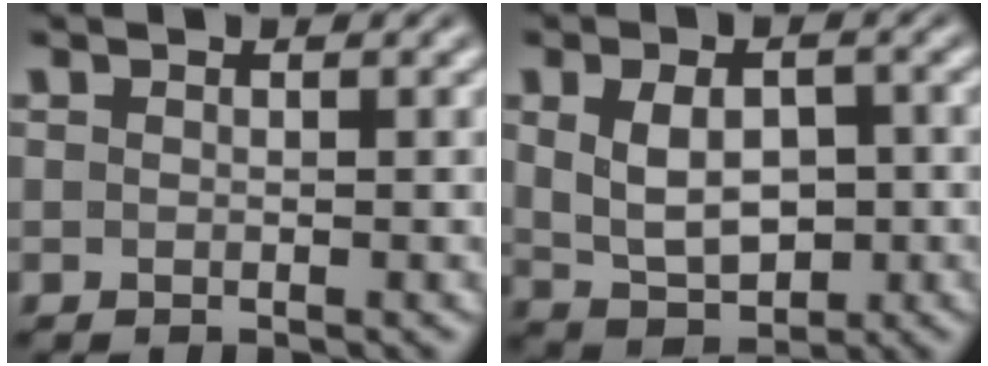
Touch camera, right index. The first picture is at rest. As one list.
[{"total": 6.2, "force": [-0.3, 4.5, 4.3], "torque": [-0.075, -0.017, 0.004]}]